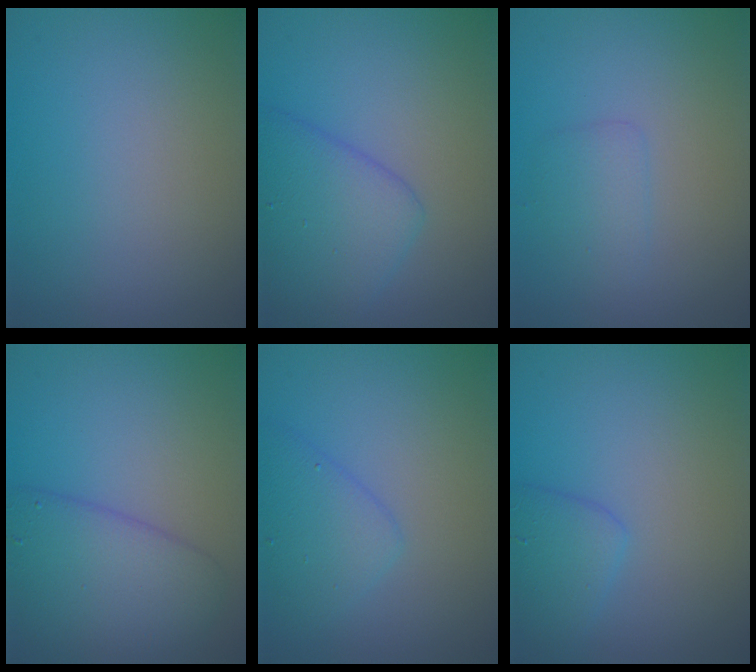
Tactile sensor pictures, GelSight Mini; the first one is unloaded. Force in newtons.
{"total": 4.8, "press": 4.8, "slide": 0.1}
{"total": 1.6, "press": 1.6, "slide": 0.0}
{"total": 5.0, "press": 5.0, "slide": 0.1}
{"total": 2.9, "press": 2.9, "slide": 0.1}
{"total": 2.2, "press": 2.2, "slide": 0.1}